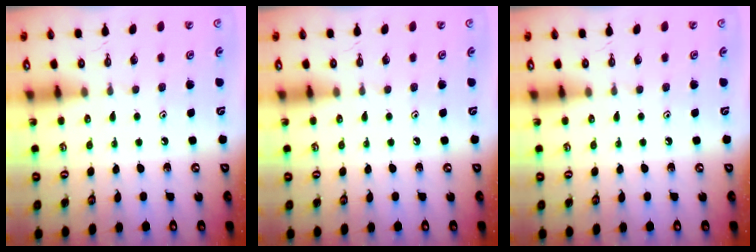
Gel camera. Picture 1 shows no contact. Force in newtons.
{"total": 0.0}
{"total": 0.0}